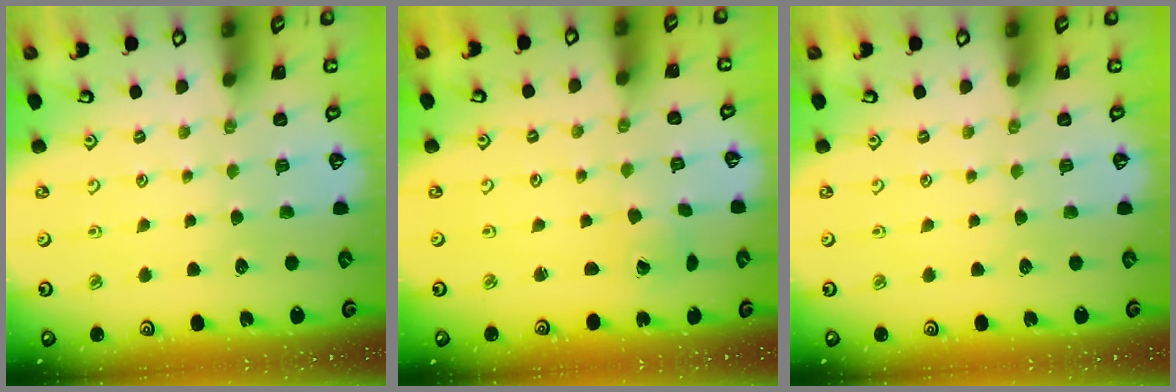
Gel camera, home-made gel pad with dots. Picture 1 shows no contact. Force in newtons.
{"total": 1.1, "press": 1.1, "slide": 0.1}
{"total": 0.0}